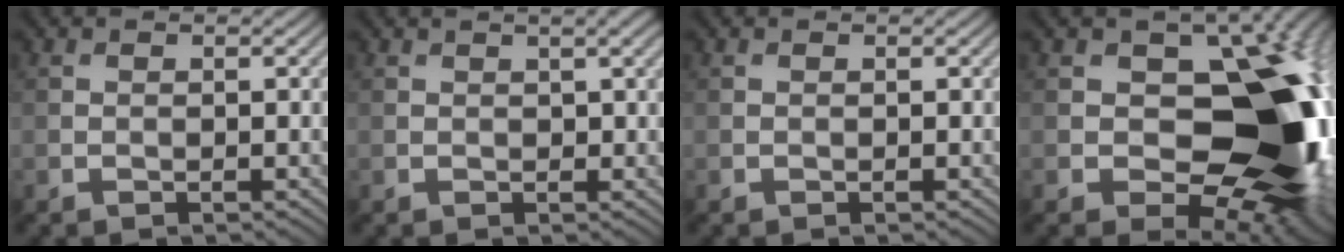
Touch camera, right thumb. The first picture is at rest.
{"total": 2.1, "force": [1.3, 0.7, 1.5], "torque": [-0.025, 0.003, 0.025]}
{"total": 0.0}
{"total": 17.9, "force": [-1.1, 11.8, 13.4], "torque": [-0.129, -0.008, -0.007]}